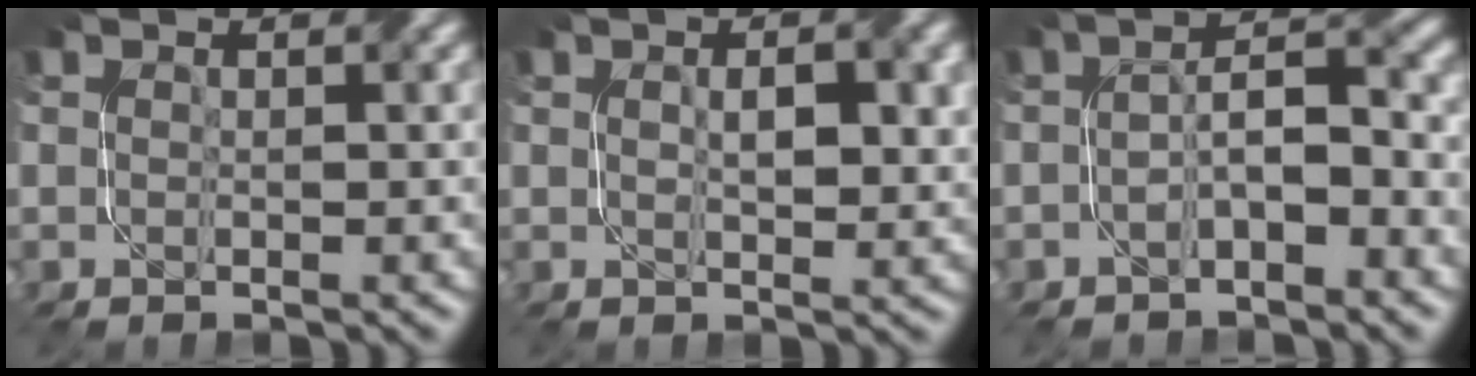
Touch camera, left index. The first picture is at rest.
{"total": 3.2, "force": [0.7, 1.3, 2.9], "torque": [-0.052, 0.002, 0.014]}
{"total": 3.4, "force": [-1.3, 1.1, 3.0], "torque": [-0.056, 0.013, -0.027]}